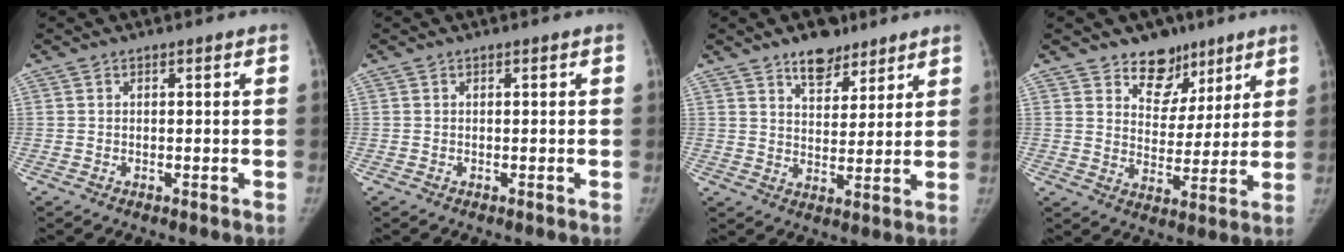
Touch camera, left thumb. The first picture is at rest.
{"total": 0.0}
{"total": 7.9, "force": [5.7, 4.2, 3.6], "torque": [-0.024, -0.036, 0.093]}
{"total": 9.6, "force": [6.7, 6.5, 2.4], "torque": [0.008, -0.041, 0.110]}